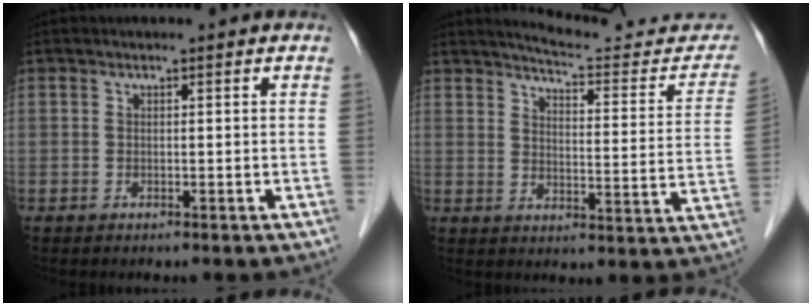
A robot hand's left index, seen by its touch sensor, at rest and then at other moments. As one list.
[{"total": 16.1, "force": [15.4, 2.1, 4.3], "torque": [-0.039, -0.052, 0.182]}]